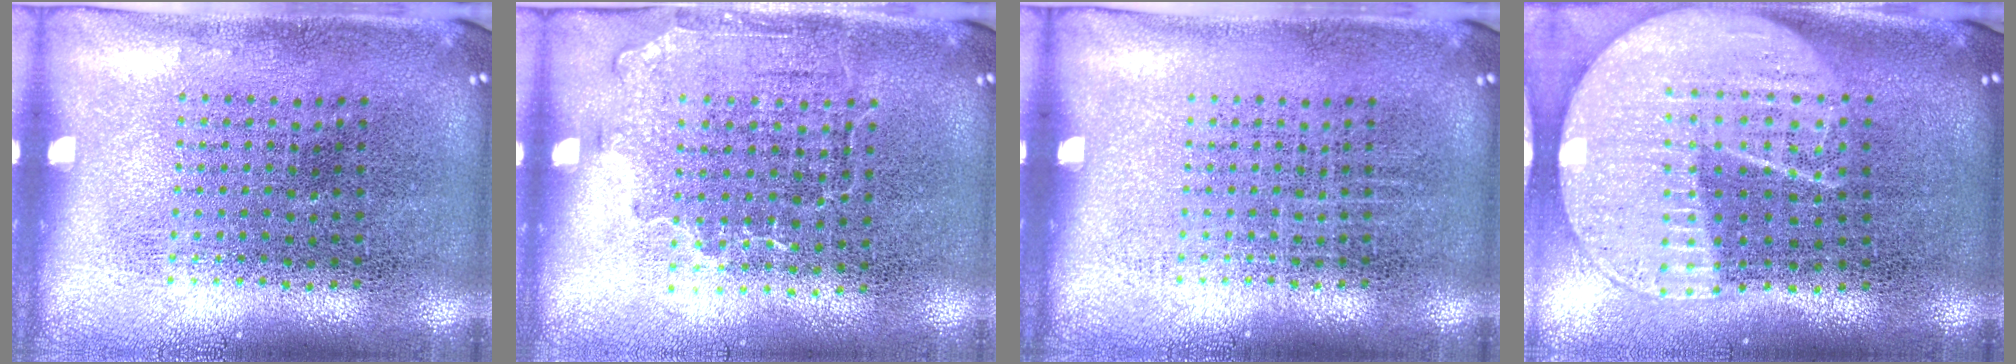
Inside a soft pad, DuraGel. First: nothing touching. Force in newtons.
{"total": 1.4, "press": 1.1, "slide": 0.8}
{"total": 0.0}
{"total": 2.2, "press": 2.0, "slide": 1.1}